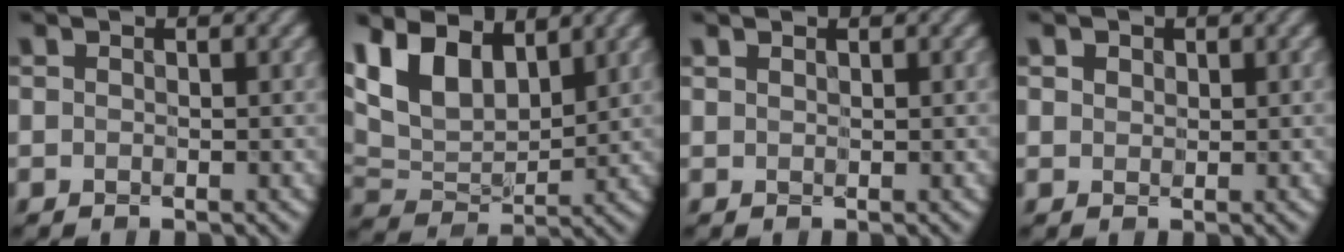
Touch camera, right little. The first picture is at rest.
{"total": 7.9, "force": [3.7, 4.5, 5.3], "torque": [-0.127, 0.003, 0.068]}
{"total": 0.7, "force": [0.6, 0.3, 0.3], "torque": [-0.005, 0.003, 0.005]}
{"total": 1.4, "force": [0.7, 1.1, 0.5], "torque": [-0.017, -0.002, 0.019]}